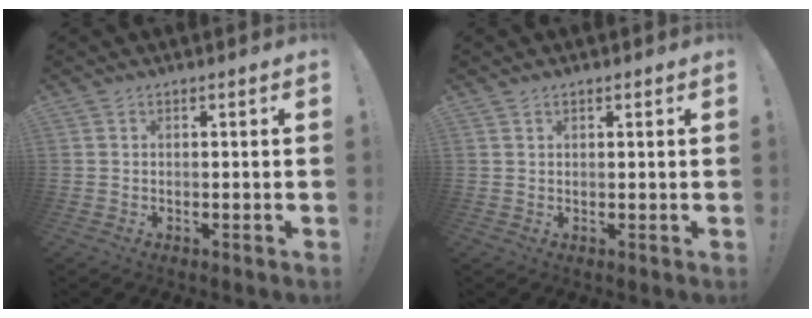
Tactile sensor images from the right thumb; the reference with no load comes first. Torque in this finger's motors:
{"motor_torque": [-0.37, 0.03, -0.21, 0.13, 0.03]}